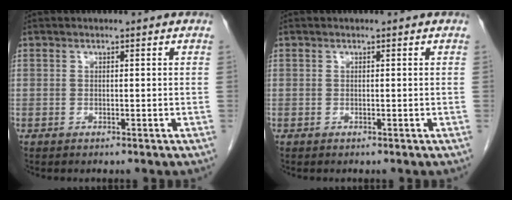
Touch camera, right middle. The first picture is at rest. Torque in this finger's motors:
{"motor_torque": [0.00, 0.00, 0.00, -0.01]}